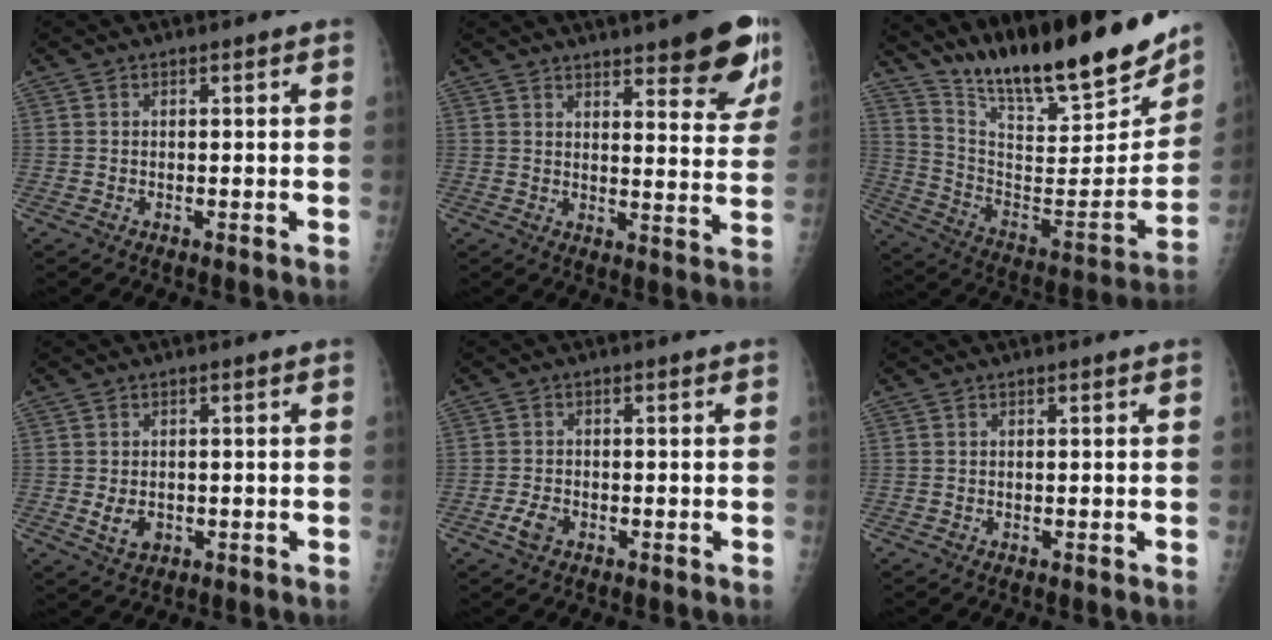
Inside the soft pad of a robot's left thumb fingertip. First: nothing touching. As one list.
[{"total": 15.9, "force": [10.3, 4.3, 11.3], "torque": [-0.111, -0.054, 0.130]}, {"total": 26.1, "force": [21.3, 5.2, 14.0], "torque": [-0.197, -0.112, 0.341]}, {"total": 3.5, "force": [-0.6, 2.6, 2.3], "torque": [-0.033, -0.002, 0.000]}, {"total": 2.9, "force": [-1.4, 1.8, 1.8], "torque": [-0.037, 0.004, -0.025]}, {"total": 0.0}]